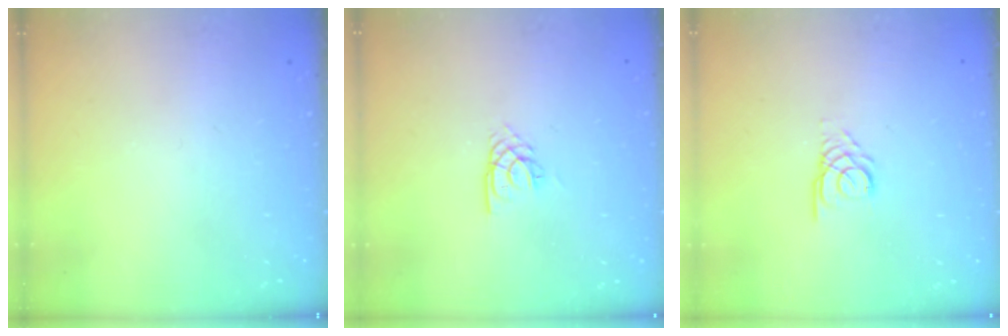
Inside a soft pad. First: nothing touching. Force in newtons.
{"total": 2.1, "press": 2.1, "slide": 0.2}
{"total": 4.8, "press": 4.8, "slide": 0.3}